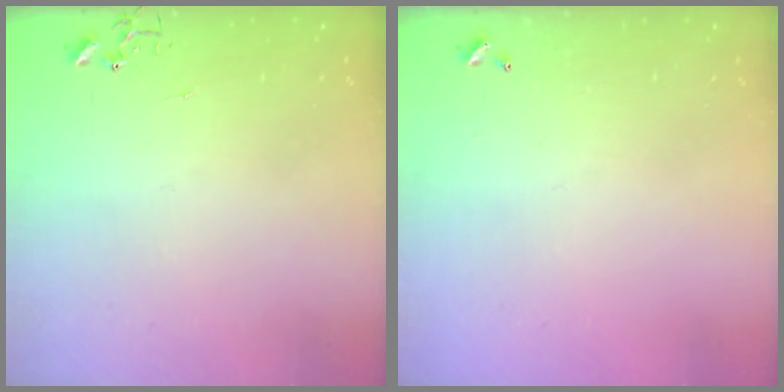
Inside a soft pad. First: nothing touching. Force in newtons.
{"total": 0.0}